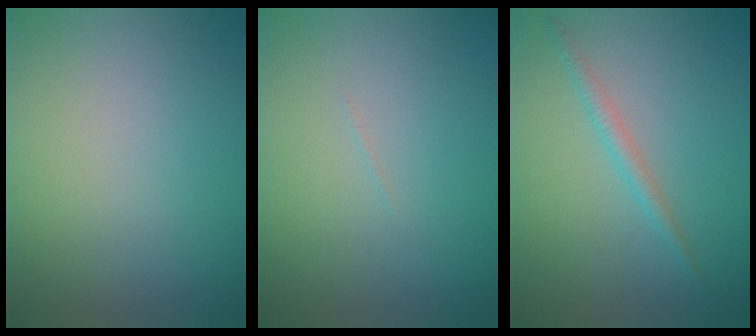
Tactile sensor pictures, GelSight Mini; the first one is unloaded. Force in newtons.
{"total": 0.0}
{"total": 1.5, "press": 1.4, "slide": 0.1}